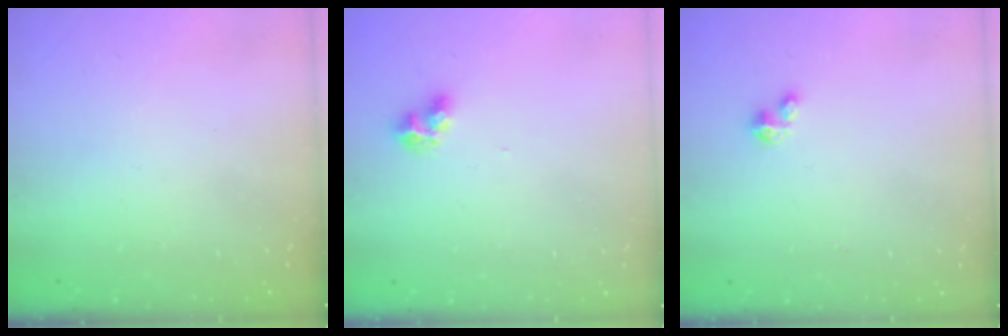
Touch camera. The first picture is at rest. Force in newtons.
{"total": 6.8, "press": 6.8, "slide": 0.6}
{"total": 2.1, "press": 2.0, "slide": 0.5}